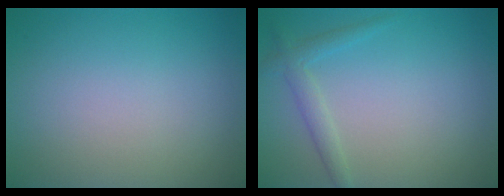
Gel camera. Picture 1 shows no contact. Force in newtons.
{"total": 1.8, "press": 1.8, "slide": 0.0}